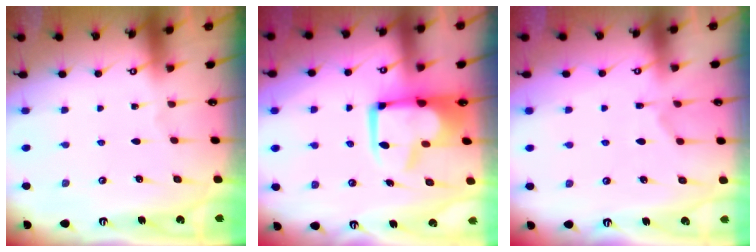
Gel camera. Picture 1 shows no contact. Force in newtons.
{"total": 3.7, "press": 3.4, "slide": 1.5}
{"total": 1.7, "press": 1.0, "slide": 1.3}